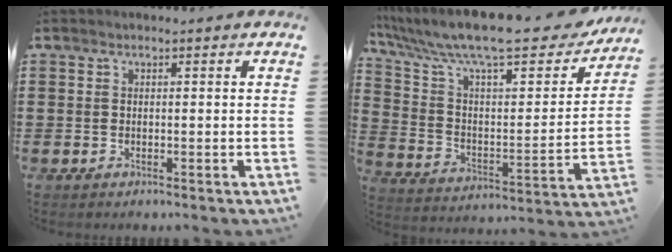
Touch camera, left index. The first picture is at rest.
{"total": 12.4, "force": [9.9, 1.7, 7.3], "torque": [-0.170, -0.063, 0.167]}